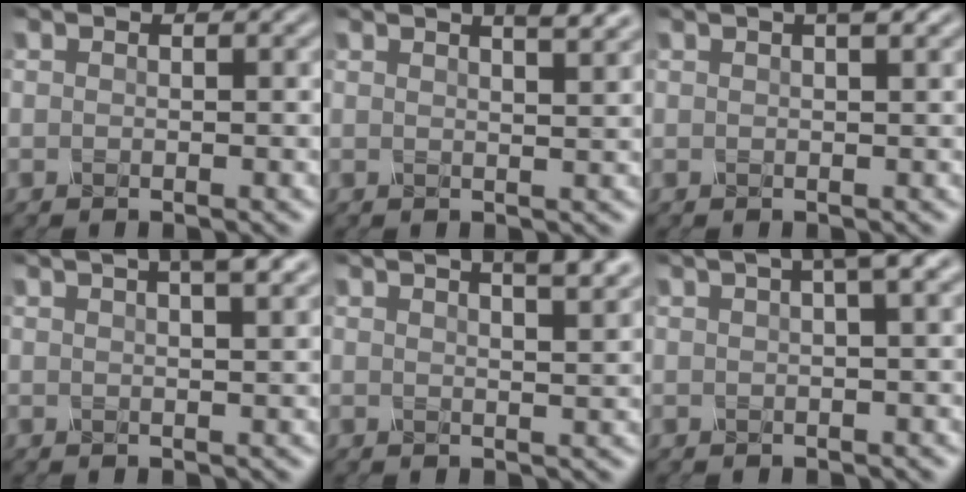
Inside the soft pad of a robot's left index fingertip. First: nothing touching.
{"total": 3.9, "force": [2.8, 1.2, 2.5], "torque": [-0.012, 0.018, 0.010]}
{"total": 1.8, "force": [1.0, 0.4, 1.4], "torque": [-0.014, 0.004, 0.010]}
{"total": 5.7, "force": [3.5, 1.9, 4.2], "torque": [-0.031, 0.029, 0.018]}
{"total": 6.3, "force": [4.2, 2.0, 4.2], "torque": [-0.024, 0.033, 0.024]}
{"total": 3.7, "force": [1.8, 0.6, 3.1], "torque": [-0.040, 0.014, 0.025]}